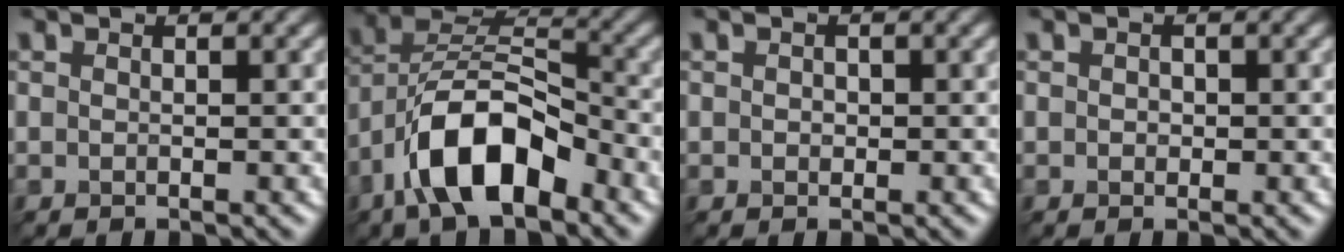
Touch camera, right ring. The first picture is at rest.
{"total": 8.1, "force": [-5.6, 2.9, 5.1], "torque": [-0.115, 0.019, -0.081]}
{"total": 1.4, "force": [-0.6, -0.8, -0.9], "torque": [-0.016, 0.000, 0.016]}
{"total": 1.4, "force": [-0.6, -0.8, -1.0], "torque": [-0.016, -0.001, 0.016]}